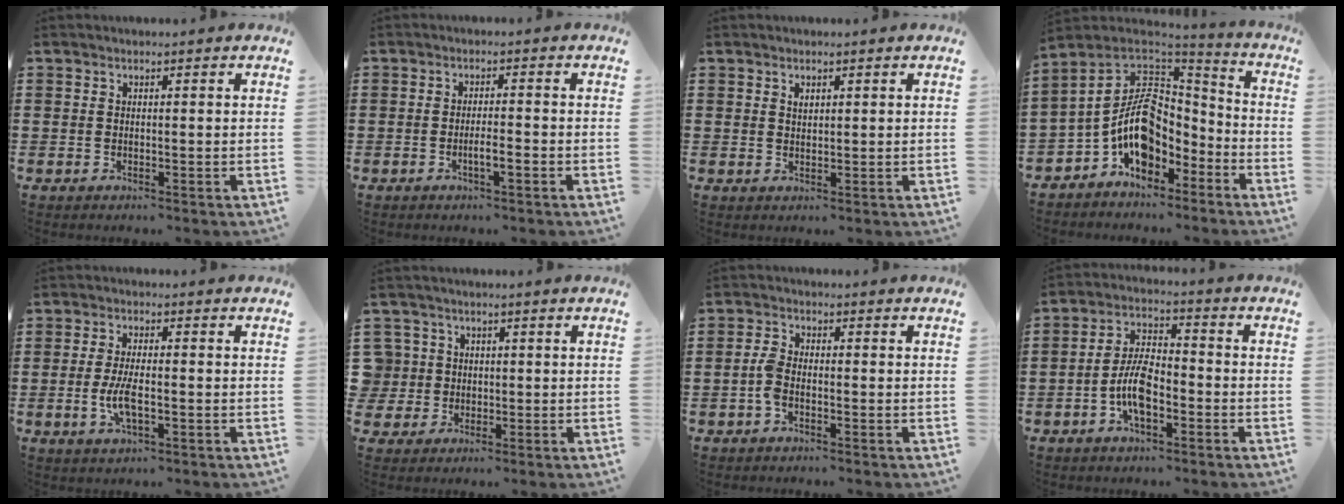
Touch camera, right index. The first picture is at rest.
{"total": 2.3, "force": [-1.2, 0.2, 1.9], "torque": [-0.033, 0.000, -0.021]}
{"total": 1.0, "force": [0.6, 0.6, 0.5], "torque": [-0.012, 0.004, 0.012]}
{"total": 12.0, "force": [-2.6, 7.7, 8.8], "torque": [-0.201, 0.003, -0.055]}
{"total": 4.8, "force": [-1.0, 1.6, 4.4], "torque": [-0.096, -0.004, -0.023]}
{"total": 4.2, "force": [0.2, 4.1, 0.5], "torque": [-0.043, 0.009, -0.003]}
{"total": 3.2, "force": [-1.2, 1.4, 2.6], "torque": [-0.070, -0.003, -0.028]}
{"total": 7.3, "force": [-2.7, 3.2, 6.0], "torque": [-0.133, 0.004, -0.057]}